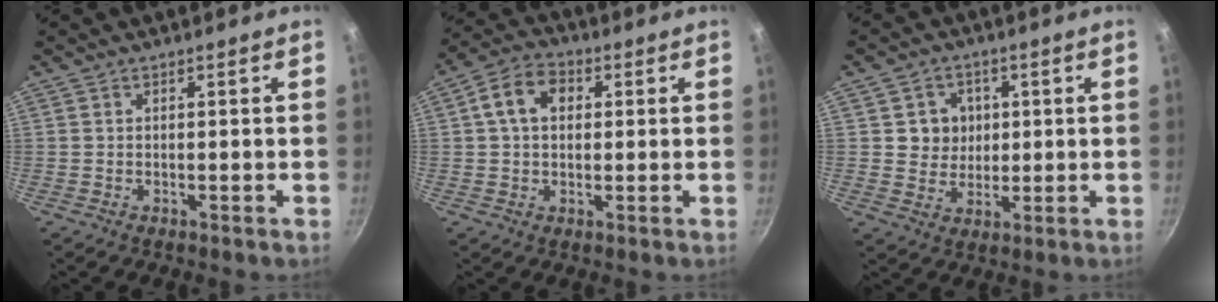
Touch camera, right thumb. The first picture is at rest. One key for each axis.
{"total": 8.3, "fx": 1.8, "fy": 6.0, "fz": 5.4, "tx": -0.076, "ty": 0.016, "tz": 0.018}
{"total": 6.2, "fx": 1.2, "fy": 5.8, "fz": 1.8, "tx": 0.005, "ty": -0.003, "tz": 0.020}